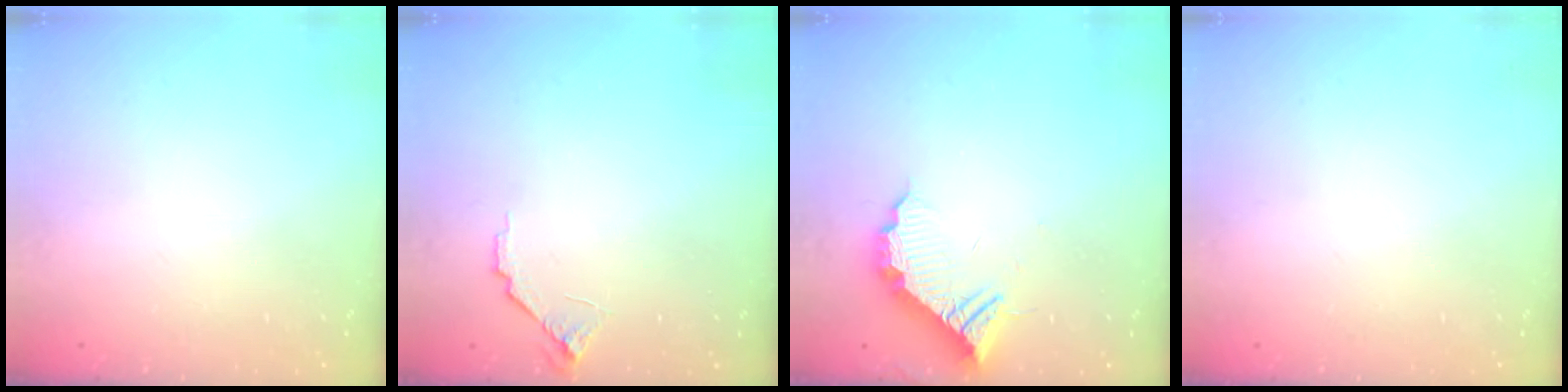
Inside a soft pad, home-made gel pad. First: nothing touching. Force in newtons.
{"total": 7.2, "press": 7.2, "slide": 0.6}
{"total": 11.5, "press": 11.4, "slide": 0.7}
{"total": 0.0}